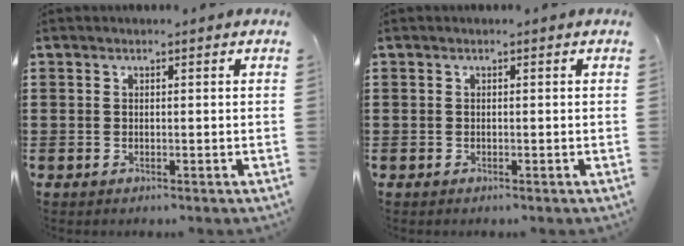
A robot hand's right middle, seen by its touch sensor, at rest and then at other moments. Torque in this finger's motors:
{"motor_torque": [0.08, -0.09, 0.00, 0.00]}